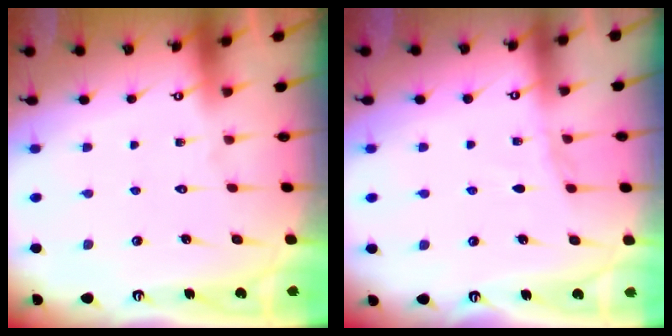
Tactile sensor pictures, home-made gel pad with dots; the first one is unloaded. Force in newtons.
{"total": 4.1, "press": 4.0, "slide": 0.4}